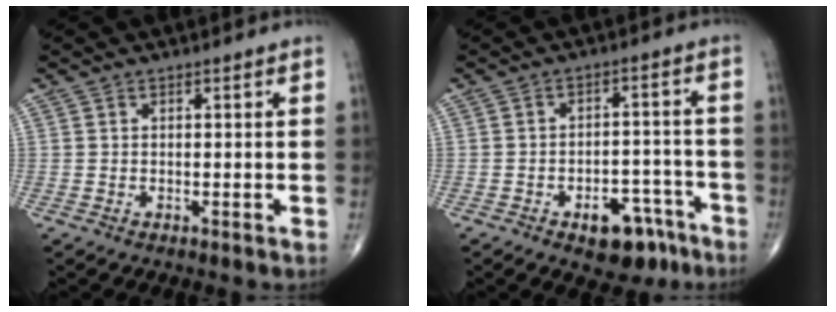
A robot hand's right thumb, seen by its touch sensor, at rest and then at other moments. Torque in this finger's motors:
{"motor_torque": [1.82, 1.08, 0.46, -0.85, 0.10]}